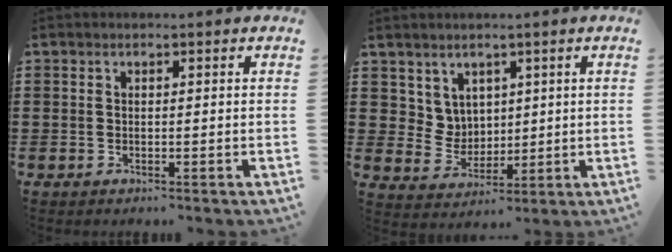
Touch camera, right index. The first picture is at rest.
{"total": 4.9, "force": [2.9, 3.9, 0.6], "torque": [-0.034, 0.002, 0.055]}